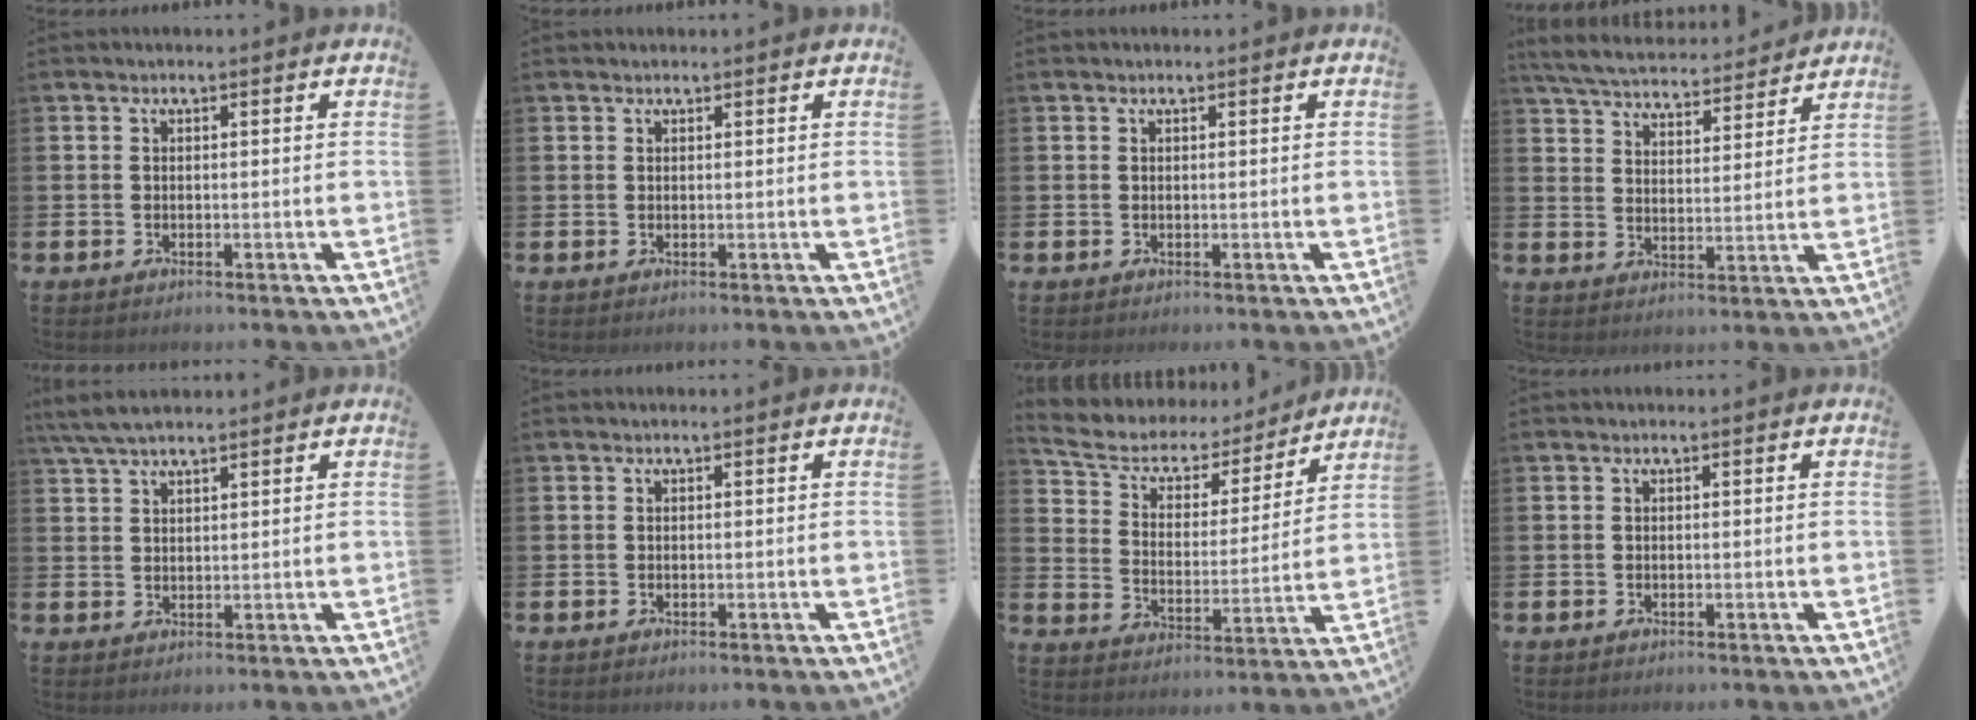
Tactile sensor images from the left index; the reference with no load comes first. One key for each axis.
{"total": 0.5, "fx": 0.5, "fy": 0.0, "fz": 0.1, "tx": 0.008, "ty": -0.002, "tz": 0.008}
{"total": 0.0}
{"total": 5.9, "fx": 5.7, "fy": 1.0, "fz": 1.0, "tx": -0.051, "ty": -0.039, "tz": 0.101}
{"total": 4.5, "fx": 3.9, "fy": 0.9, "fz": 2.1, "tx": -0.057, "ty": -0.002, "tz": 0.073}
{"total": 0.0}
{"total": 5.7, "fx": 4.8, "fy": 2.8, "fz": 1.1, "tx": -0.060, "ty": -0.034, "tz": 0.077}
{"total": 0.0}